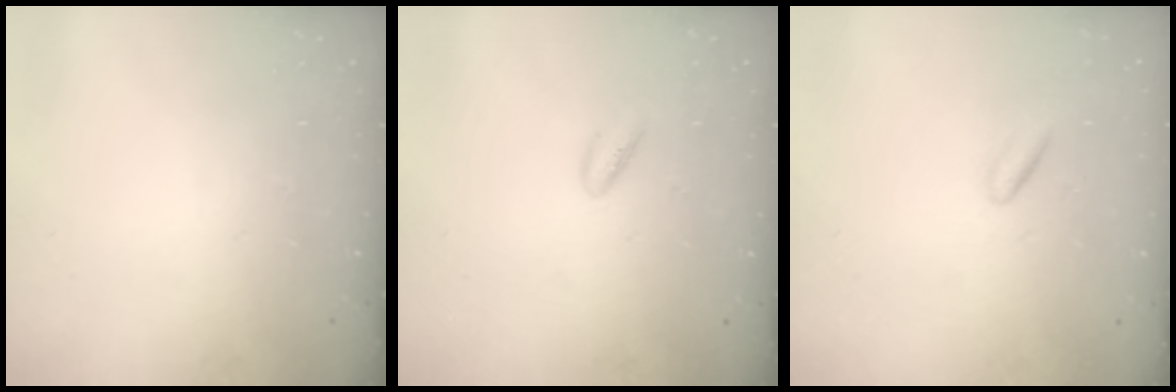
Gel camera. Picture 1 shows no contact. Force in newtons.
{"total": 3.0, "press": 2.8, "slide": 0.9}
{"total": 1.7, "press": 1.6, "slide": 0.7}